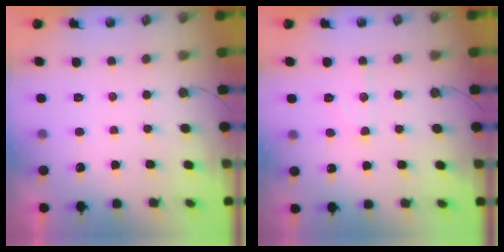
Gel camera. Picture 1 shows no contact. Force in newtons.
{"total": 8.0, "press": 8.0, "slide": 0.7}